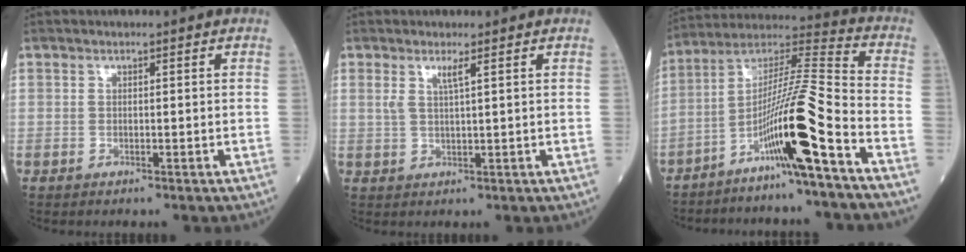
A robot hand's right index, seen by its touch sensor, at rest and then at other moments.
{"total": 2.2, "force": [1.1, -0.1, 1.8], "torque": [-0.042, -0.002, 0.024]}
{"total": 14.4, "force": [-7.4, -1.2, 12.3], "torque": [-0.230, 0.007, -0.137]}